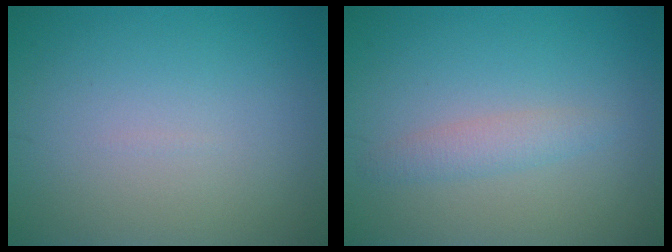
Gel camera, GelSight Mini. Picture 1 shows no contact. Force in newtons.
{"total": 1.7, "press": 1.7, "slide": 0.1}